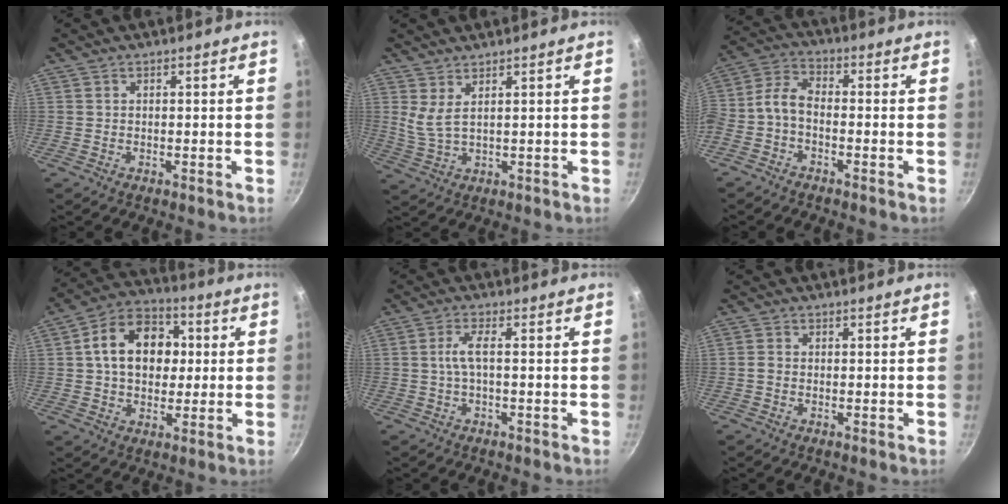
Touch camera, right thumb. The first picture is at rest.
{"total": 3.8, "force": [2.1, 0.9, 3.1], "torque": [-0.063, -0.027, 0.045]}
{"total": 6.3, "force": [-2.3, 3.4, 4.8], "torque": [-0.116, 0.039, -0.060]}
{"total": 14.7, "force": [2.0, 10.9, 9.6], "torque": [-0.121, 0.021, 0.018]}
{"total": 3.5, "force": [-0.4, 0.6, 3.4], "torque": [-0.081, 0.010, -0.007]}
{"total": 1.2, "force": [-0.4, 0.9, 0.7], "torque": [-0.015, 0.006, -0.009]}